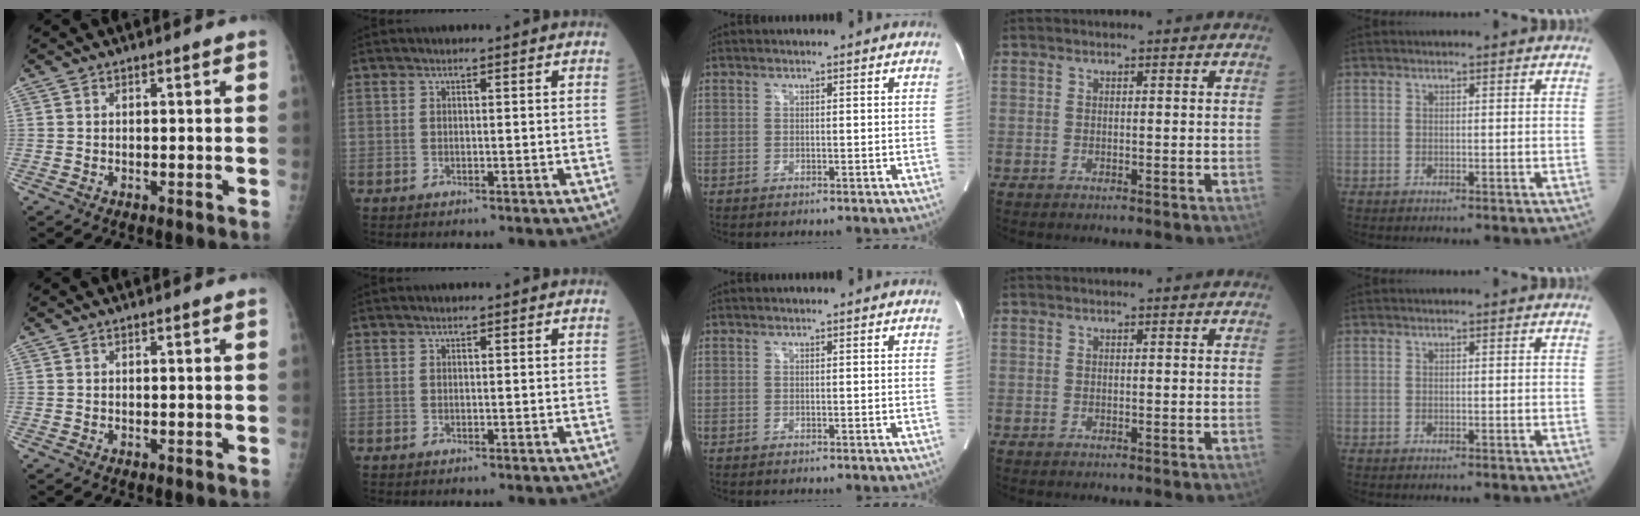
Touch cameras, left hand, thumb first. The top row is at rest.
{}